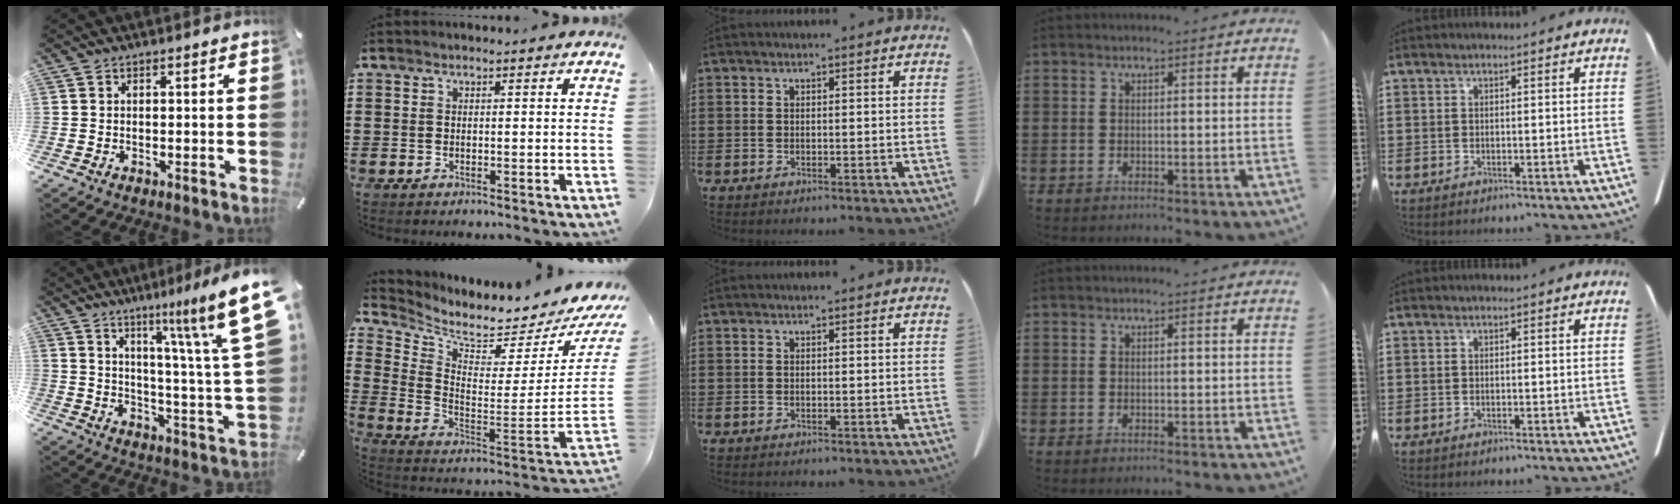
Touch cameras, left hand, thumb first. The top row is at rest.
{"thumb": {"total": 16.7, "force": [9.6, 1.6, 13.6], "torque": [-0.202, -0.075, 0.144]}, "index": {"total": 3.9, "force": [3.6, 0.3, 1.3], "torque": [-0.046, -0.068, 0.052]}}